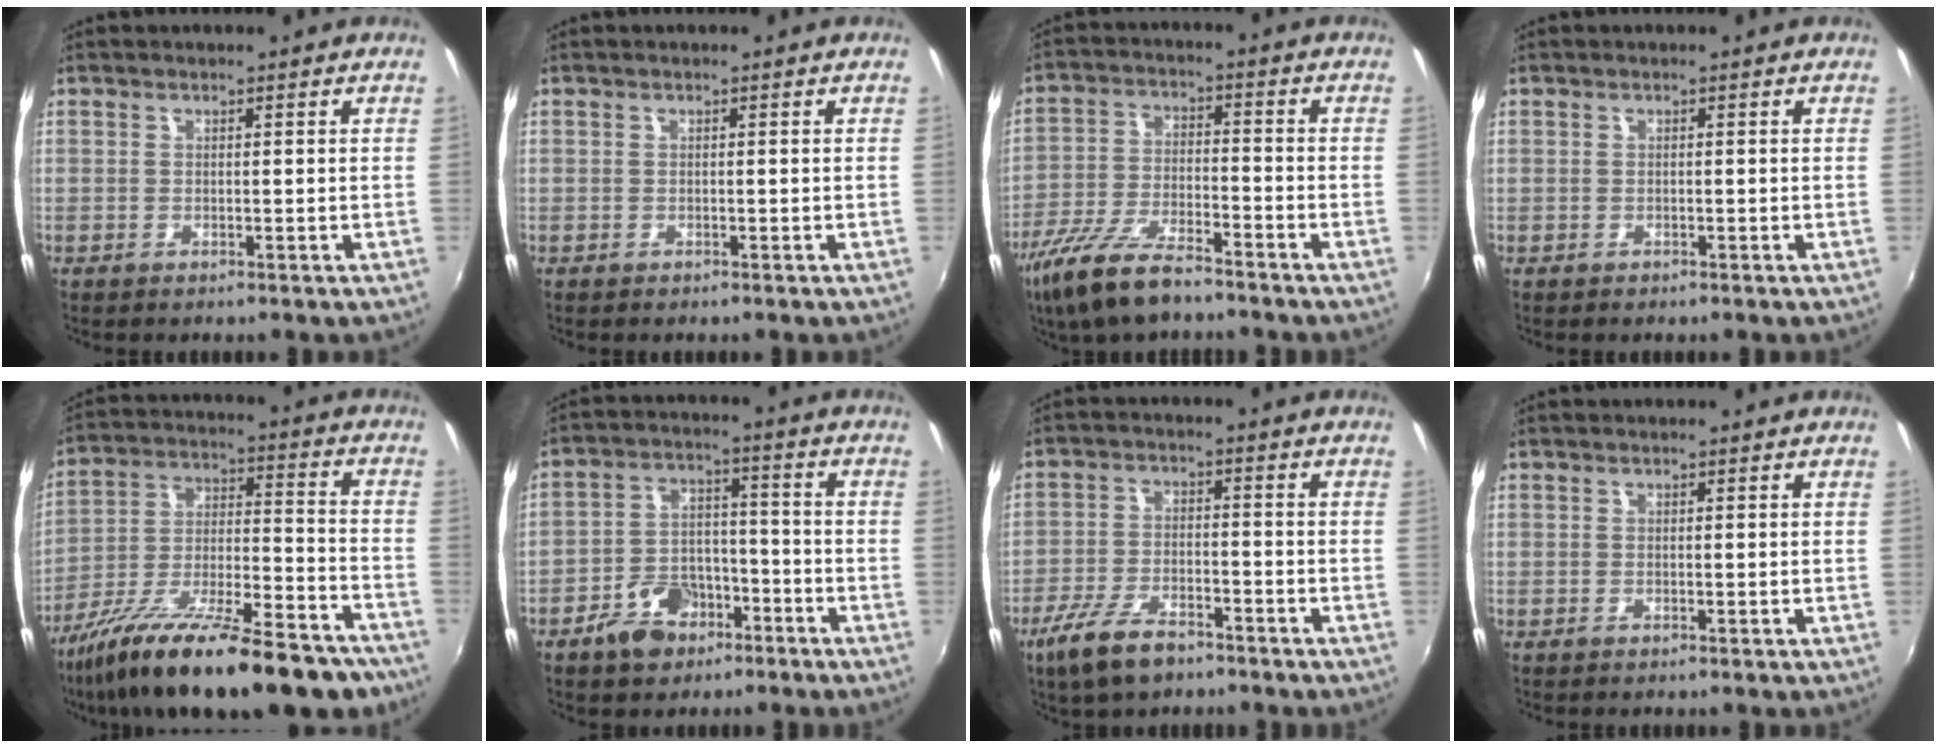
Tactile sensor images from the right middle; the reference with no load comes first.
{"total": 0.0}
{"total": 13.0, "force": [-9.7, 3.7, 7.8], "torque": [-0.171, -0.024, -0.186]}
{"total": 0.6, "force": [-0.3, 0.5, -0.1], "torque": [0.002, -0.001, -0.005]}
{"total": 25.5, "force": [-18.5, 7.1, 16.0], "torque": [-0.276, -0.038, -0.279]}
{"total": 9.5, "force": [-6.0, 5.8, 4.4], "torque": [-0.097, 0.021, -0.093]}
{"total": 9.6, "force": [-6.7, 3.8, 5.7], "torque": [-0.137, -0.014, -0.126]}
{"total": 0.0}